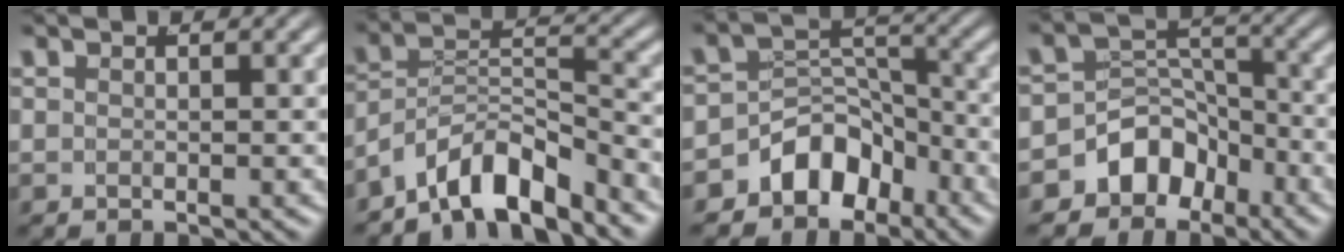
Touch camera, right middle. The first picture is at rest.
{"total": 7.6, "force": [-4.9, 4.1, 4.1], "torque": [-0.059, -0.004, -0.085]}
{"total": 7.6, "force": [-4.3, 5.5, 3.0], "torque": [-0.048, -0.005, -0.079]}
{"total": 8.6, "force": [-4.2, 6.8, 3.2], "torque": [-0.058, -0.012, -0.080]}